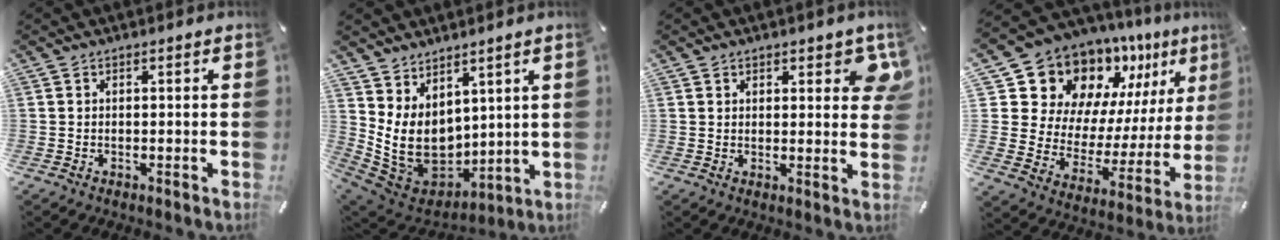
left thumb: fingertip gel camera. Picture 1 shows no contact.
{"total": 11.1, "force": [2.6, 9.2, 5.5], "torque": [-0.124, -0.043, 0.062]}
{"total": 5.3, "force": [2.8, 2.8, 3.5], "torque": [-0.025, -0.011, 0.042]}
{"total": 15.7, "force": [12.6, 9.0, 2.8], "torque": [-0.048, -0.130, 0.231]}